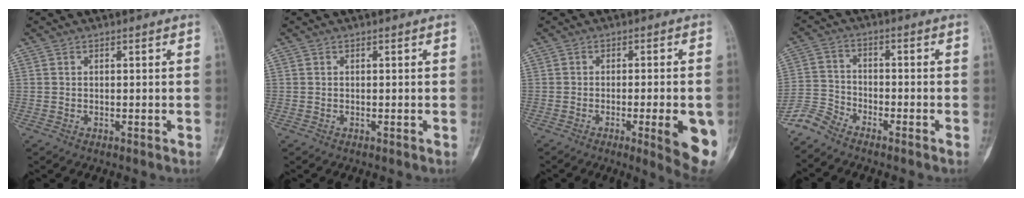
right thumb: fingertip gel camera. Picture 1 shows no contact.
{"total": 0.0}
{"total": 10.7, "force": [-3.3, 2.0, 10.0], "torque": [-0.115, -0.009, -0.040]}
{"total": 5.1, "force": [-4.9, 0.9, 0.9], "torque": [-0.020, 0.015, -0.111]}